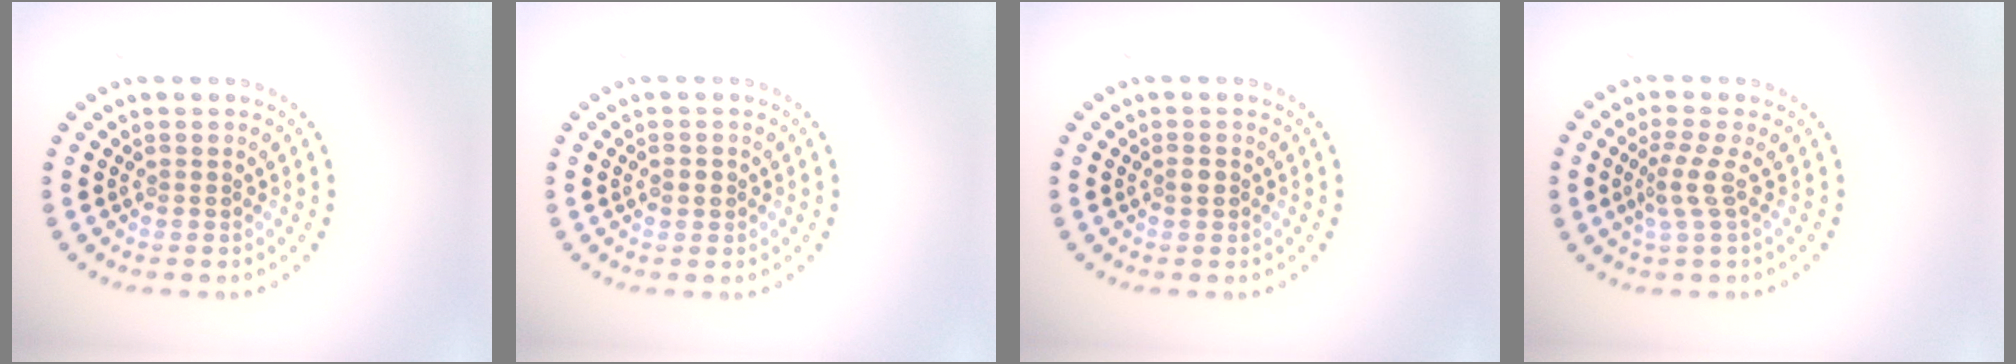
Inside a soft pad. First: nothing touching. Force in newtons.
{"total": 1.0, "press": 1.0, "slide": 0.3}
{"total": 0.7, "press": 0.7, "slide": 0.3}
{"total": 2.3, "press": 1.6, "slide": 1.7}